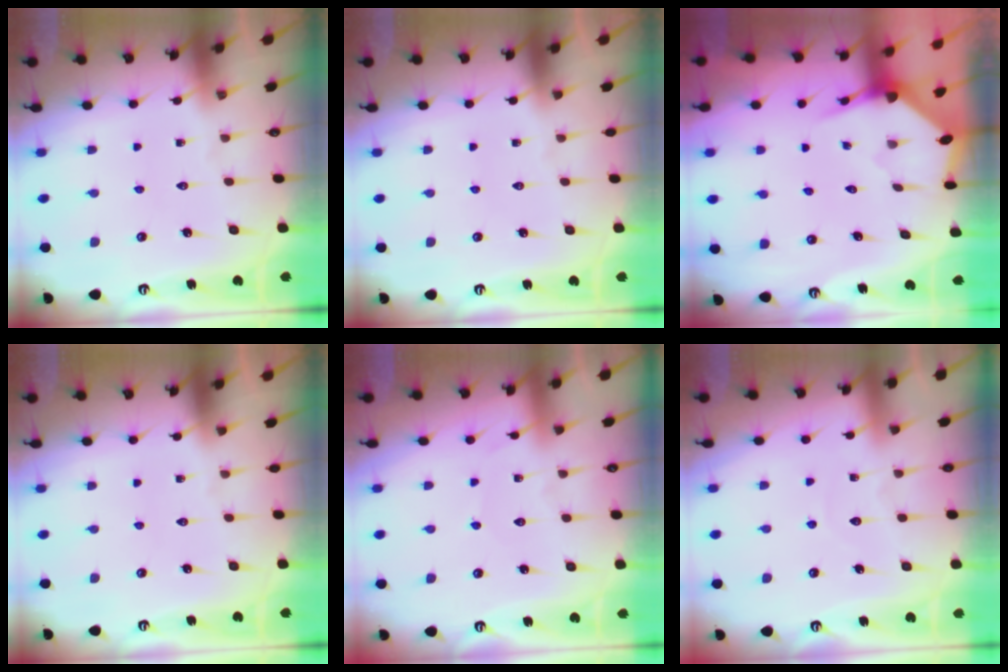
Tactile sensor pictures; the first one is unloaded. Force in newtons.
{"total": 0.0}
{"total": 3.4, "press": 3.4, "slide": 0.3}
{"total": 0.0}
{"total": 2.4, "press": 2.4, "slide": 0.3}
{"total": 4.6, "press": 4.6, "slide": 0.3}